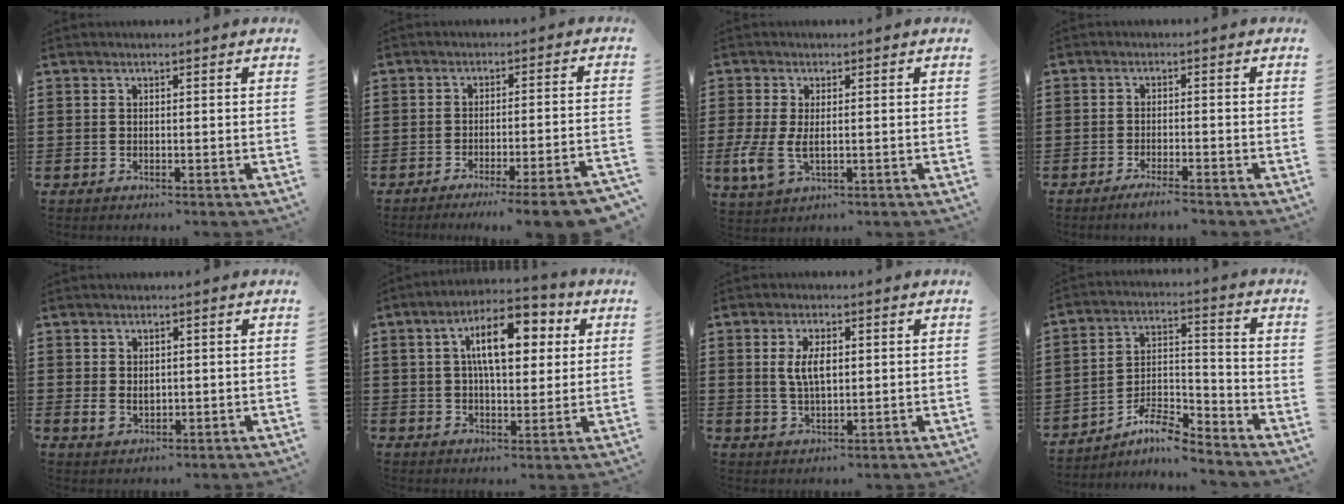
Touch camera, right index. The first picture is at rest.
{"total": 5.0, "force": [-4.0, -0.6, 3.0], "torque": [-0.045, -0.016, -0.073]}
{"total": 4.8, "force": [-0.4, 2.2, 4.2], "torque": [-0.112, -0.012, -0.013]}
{"total": 2.1, "force": [-1.8, -0.2, 1.0], "torque": [-0.015, 0.001, -0.034]}
{"total": 2.1, "force": [0.5, 1.5, 1.3], "torque": [-0.028, 0.005, 0.009]}
{"total": 11.5, "force": [3.7, 5.1, 9.6], "torque": [-0.163, 0.007, 0.057]}
{"total": 4.7, "force": [0.8, 2.1, 4.1], "torque": [-0.085, 0.008, 0.012]}
{"total": 7.6, "force": [-6.6, 1.6, 3.5], "torque": [-0.065, 0.009, -0.125]}